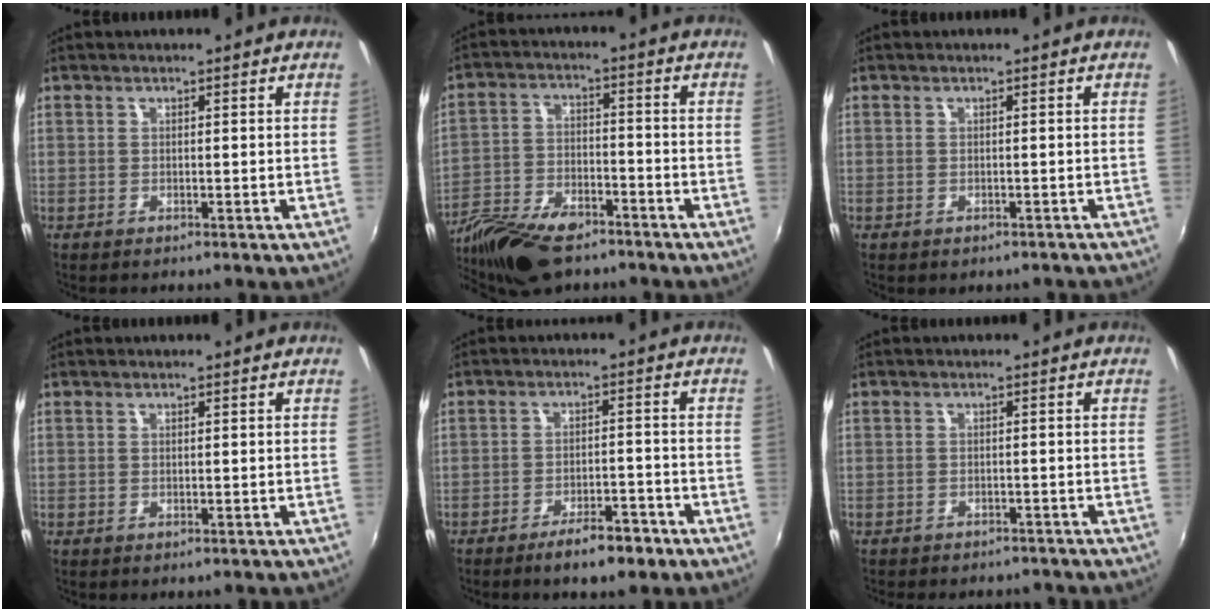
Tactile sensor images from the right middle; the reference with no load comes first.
{"total": 17.2, "force": [-12.2, 7.5, 9.5], "torque": [-0.211, -0.027, -0.220]}
{"total": 2.3, "force": [-1.9, 1.0, 0.9], "torque": [-0.019, -0.007, -0.019]}
{"total": 0.0}
{"total": 6.8, "force": [-4.8, 2.0, 4.3], "torque": [-0.082, 0.003, -0.067]}
{"total": 5.0, "force": [-4.4, 2.1, 1.4], "torque": [-0.035, -0.002, -0.054]}